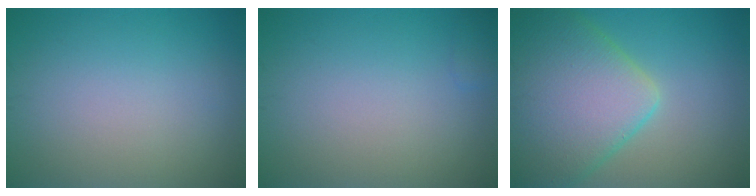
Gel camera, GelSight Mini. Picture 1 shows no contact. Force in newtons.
{"total": 0.7, "press": 0.7, "slide": 0.0}
{"total": 10.4, "press": 10.4, "slide": 0.6}